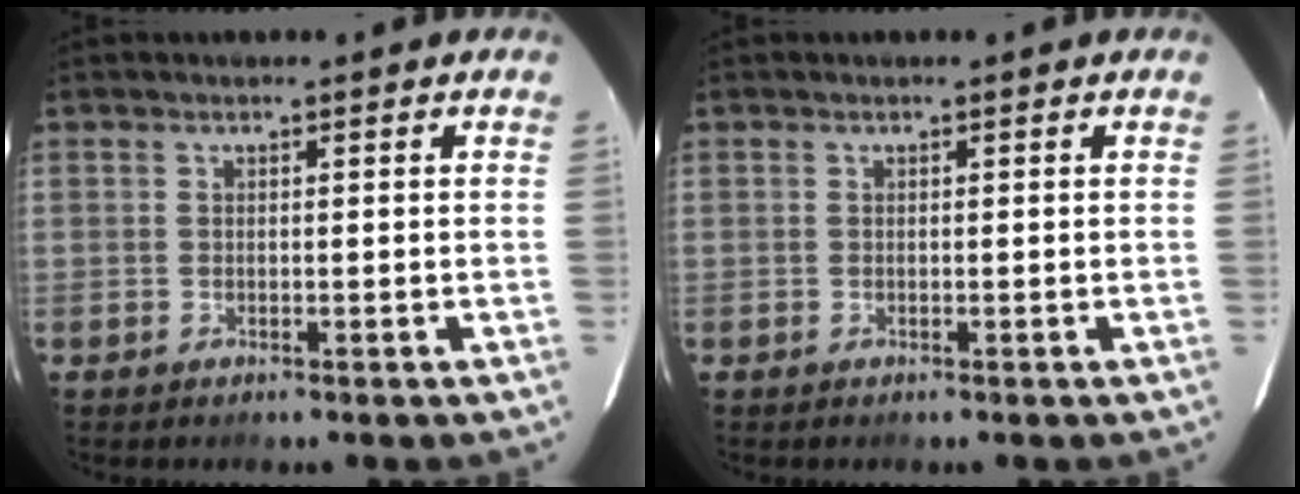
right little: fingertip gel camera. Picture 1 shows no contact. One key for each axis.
{"total": 0.0}